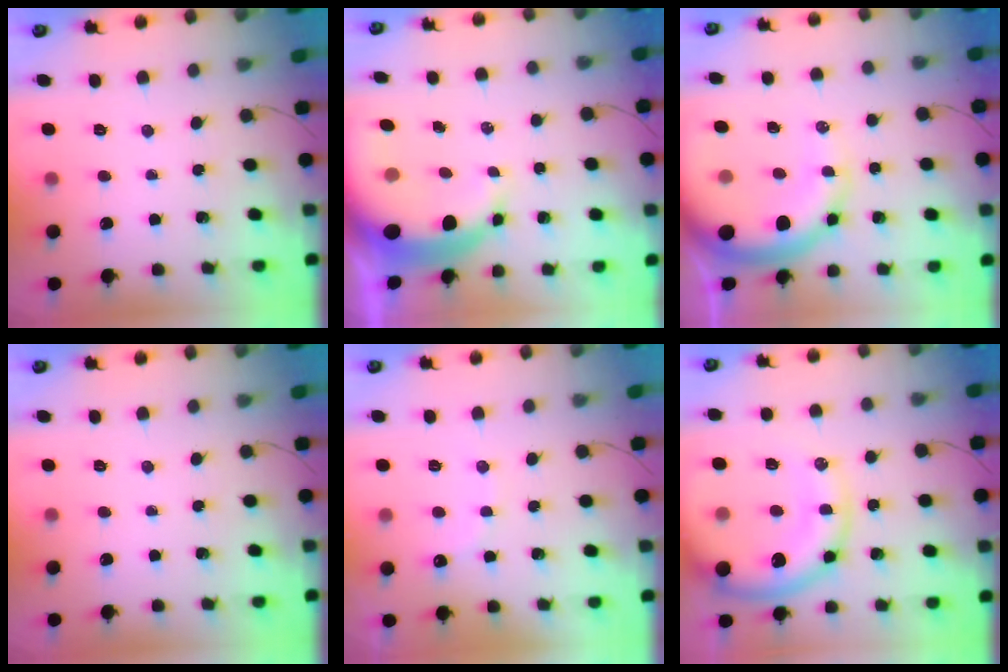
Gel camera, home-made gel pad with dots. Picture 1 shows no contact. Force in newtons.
{"total": 11.2, "press": 10.9, "slide": 2.2}
{"total": 15.3, "press": 14.9, "slide": 3.2}
{"total": 0.0}
{"total": 8.6, "press": 8.4, "slide": 1.5}
{"total": 16.7, "press": 16.3, "slide": 3.4}